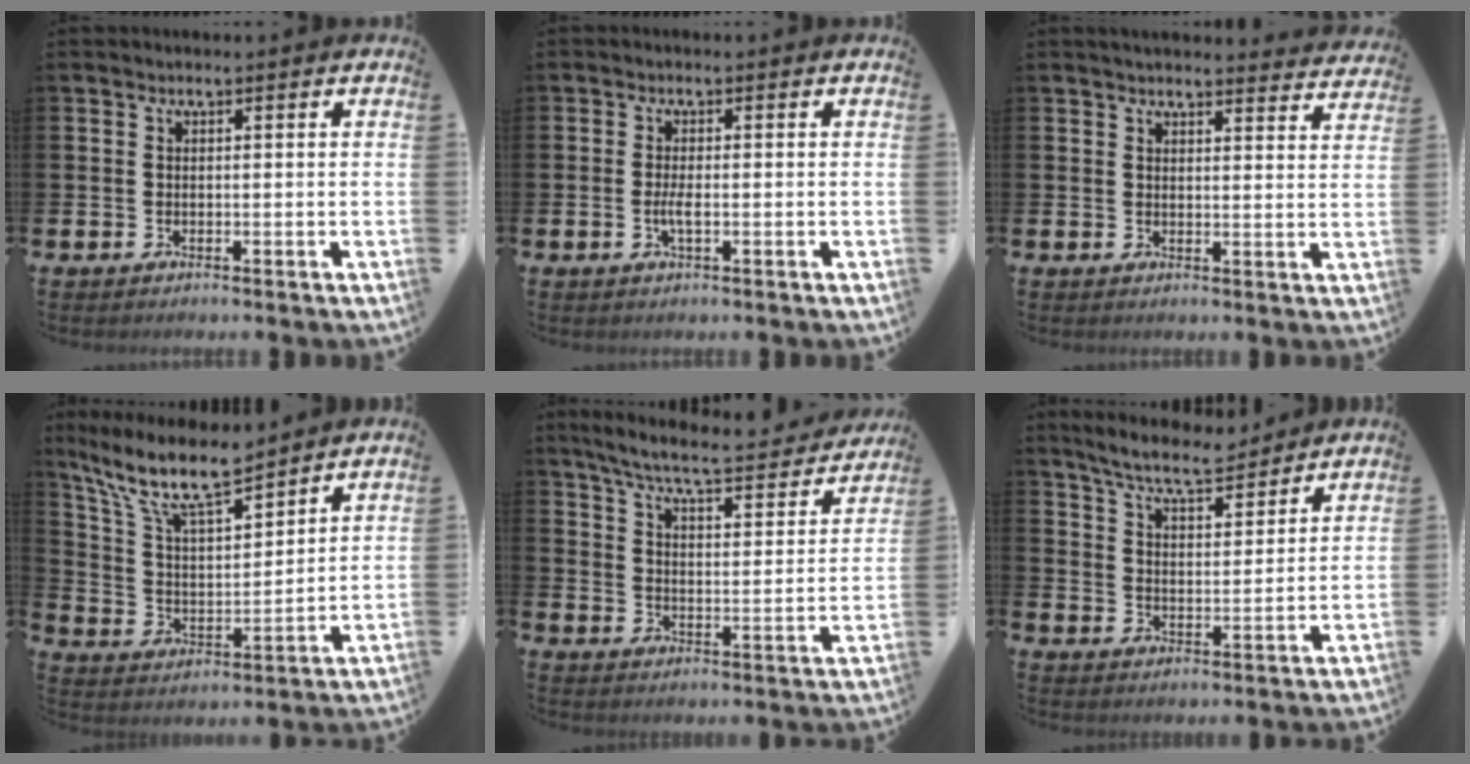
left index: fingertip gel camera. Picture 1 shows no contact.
{"total": 2.0, "force": [-0.5, 0.5, 1.8], "torque": [-0.041, 0.003, -0.009]}
{"total": 3.2, "force": [3.2, 0.3, 0.3], "torque": [-0.005, -0.019, 0.057]}
{"total": 11.2, "force": [9.5, 2.3, 5.5], "torque": [-0.147, -0.044, 0.170]}
{"total": 6.6, "force": [5.9, 0.6, 3.0], "torque": [-0.090, -0.039, 0.096]}
{"total": 7.4, "force": [6.9, 0.9, 2.5], "torque": [-0.077, -0.031, 0.124]}